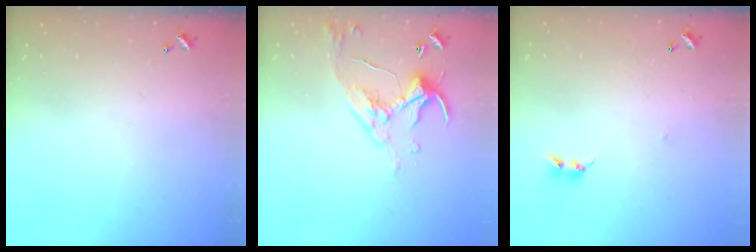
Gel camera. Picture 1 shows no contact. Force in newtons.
{"total": 7.0, "press": 6.9, "slide": 0.8}
{"total": 2.7, "press": 2.7, "slide": 0.3}